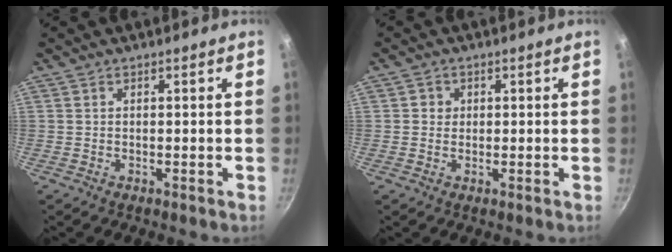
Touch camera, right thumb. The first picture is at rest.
{"total": 1.9, "force": [0.3, 1.8, 0.5], "torque": [0.001, 0.003, 0.002]}